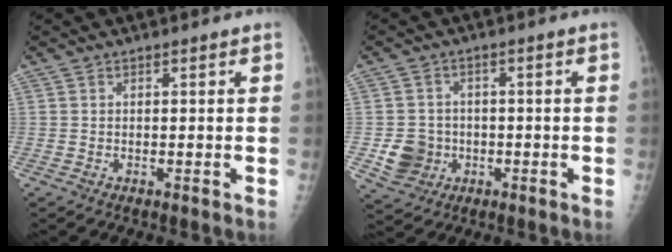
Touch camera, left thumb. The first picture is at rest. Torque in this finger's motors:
{"motor_torque": [-0.04, 0.07, 0.29, 0.17, 0.07]}